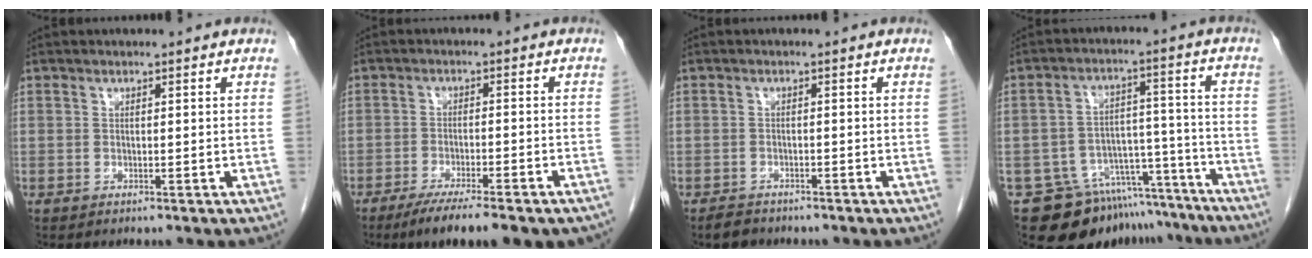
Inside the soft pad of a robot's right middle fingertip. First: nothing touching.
{"total": 13.1, "force": [-10.2, 1.9, 8.0], "torque": [-0.098, -0.016, -0.148]}
{"total": 2.3, "force": [-2.0, 1.1, 0.5], "torque": [-0.019, -0.004, -0.032]}
{"total": 15.3, "force": [-12.5, 7.6, 4.3], "torque": [-0.065, 0.041, -0.176]}